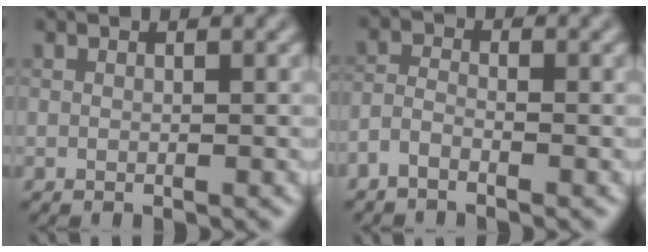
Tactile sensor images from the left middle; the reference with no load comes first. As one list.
[{"total": 2.0, "force": [-1.8, 0.4, 0.7], "torque": [-0.022, 0.002, -0.036]}]